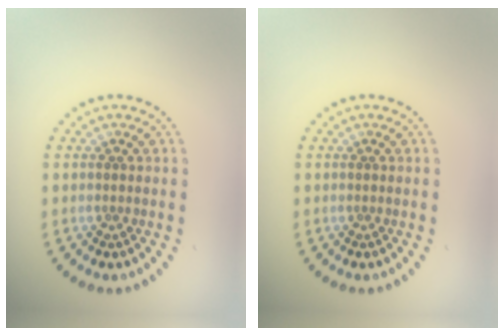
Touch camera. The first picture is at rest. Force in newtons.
{"total": 0.0}